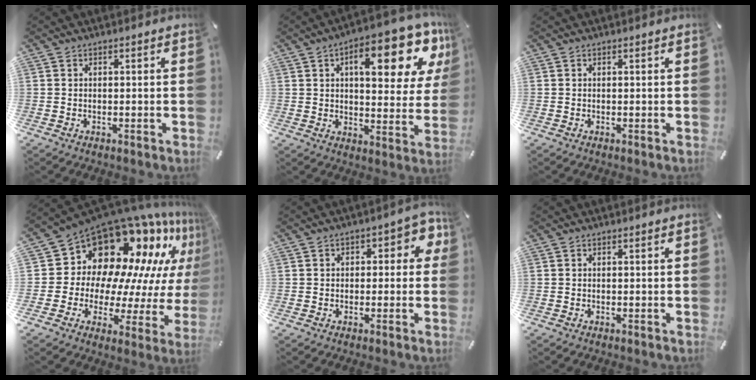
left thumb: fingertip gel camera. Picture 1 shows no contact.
{"total": 19.2, "force": [8.6, 8.1, 15.1], "torque": [-0.193, -0.044, 0.128]}
{"total": 0.0}
{"total": 18.8, "force": [12.8, 11.2, 8.0], "torque": [-0.115, -0.143, 0.228]}
{"total": 5.4, "force": [0.8, 3.5, 4.0], "torque": [-0.047, 0.006, 0.006]}
{"total": 0.0}